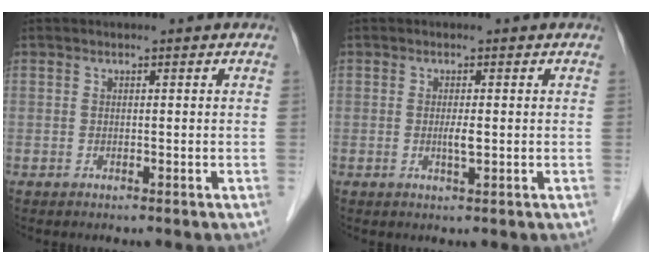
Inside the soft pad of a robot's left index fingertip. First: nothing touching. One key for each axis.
{"total": 1.6, "fx": -0.1, "fy": 0.2, "fz": 1.6, "tx": -0.032, "ty": -0.002, "tz": -0.002}